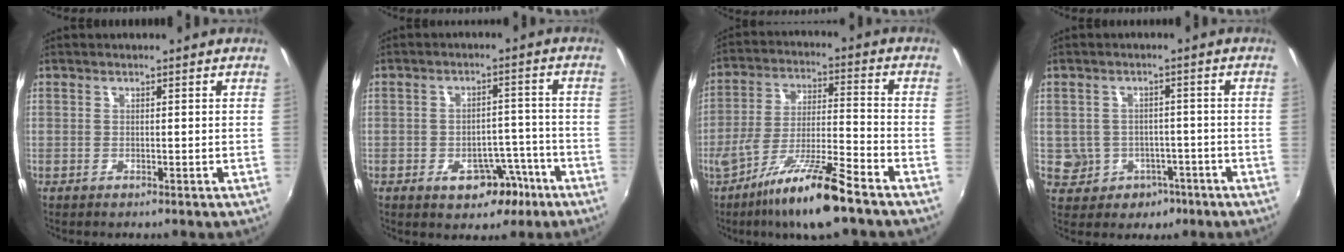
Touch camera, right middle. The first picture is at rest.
{"total": 6.7, "force": [-3.7, 4.0, 4.0], "torque": [-0.059, 0.015, -0.035]}
{"total": 13.9, "force": [-9.4, 0.7, 10.2], "torque": [-0.204, -0.021, -0.168]}
{"total": 7.4, "force": [-2.5, 6.8, 1.7], "torque": [-0.056, 0.019, -0.015]}